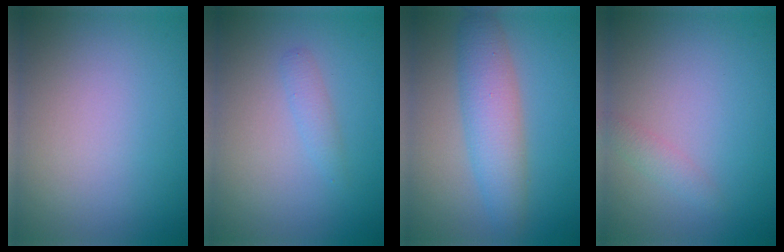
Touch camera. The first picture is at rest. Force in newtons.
{"total": 1.1, "press": 1.1, "slide": 0.1}
{"total": 4.6, "press": 4.6, "slide": 0.1}
{"total": 1.2, "press": 1.2, "slide": 0.1}